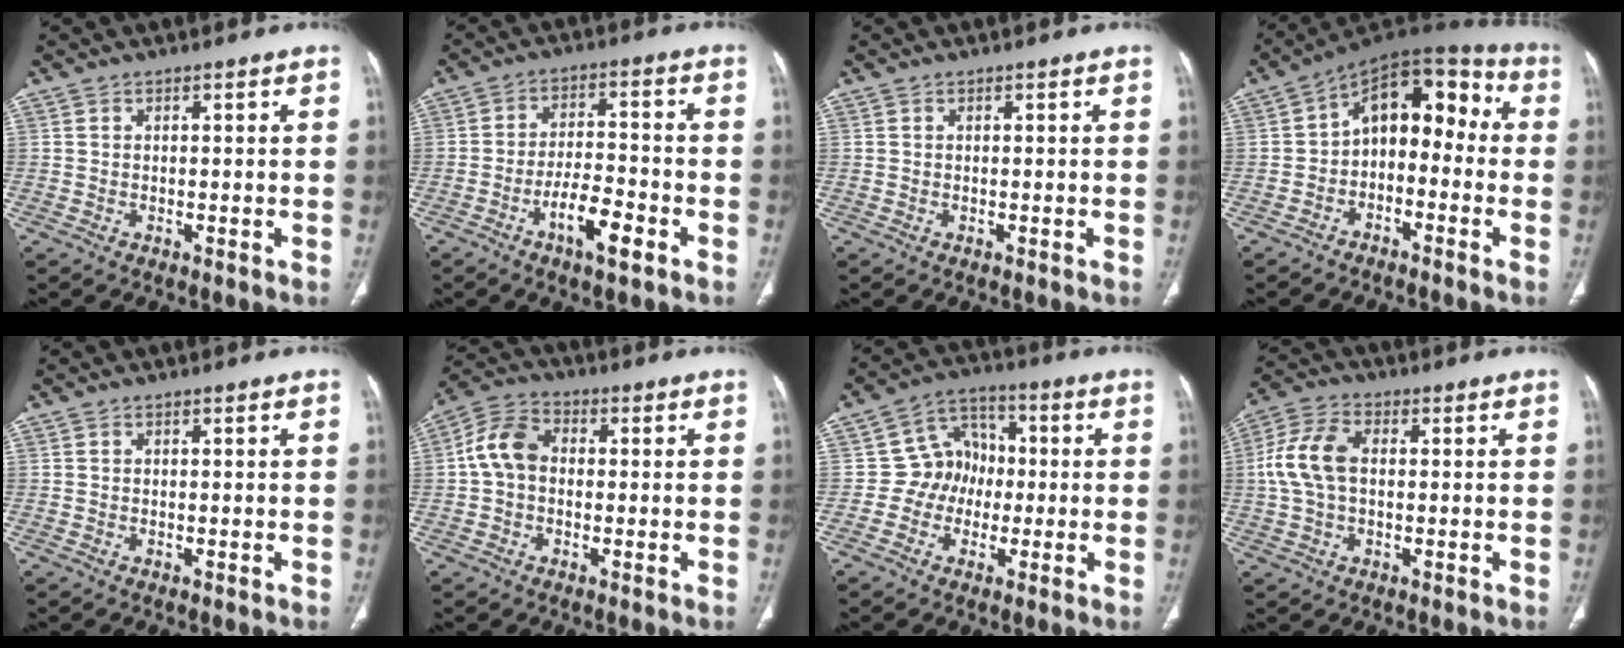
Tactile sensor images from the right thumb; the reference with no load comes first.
{"total": 8.1, "force": [-4.2, 2.6, 6.4], "torque": [-0.114, 0.025, -0.073]}
{"total": 0.0}
{"total": 13.2, "force": [-1.4, 8.5, 10.0], "torque": [-0.104, 0.061, -0.039]}
{"total": 0.0}
{"total": 7.8, "force": [0.1, 5.7, 5.2], "torque": [-0.094, 0.025, -0.009]}
{"total": 8.5, "force": [-1.0, 7.7, 3.5], "torque": [-0.009, 0.027, -0.031]}
{"total": 9.4, "force": [0.6, 5.7, 7.4], "torque": [-0.163, 0.023, 0.009]}